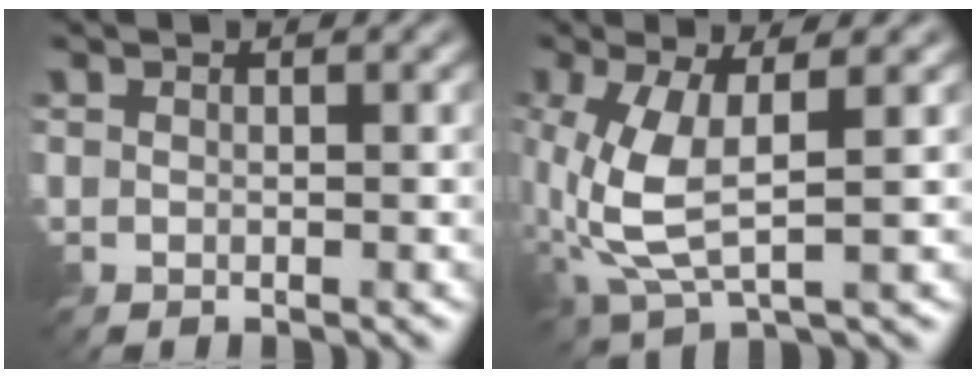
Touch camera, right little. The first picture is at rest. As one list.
[{"total": 6.1, "force": [-0.6, 2.6, 5.5], "torque": [-0.144, -0.011, -0.008]}]